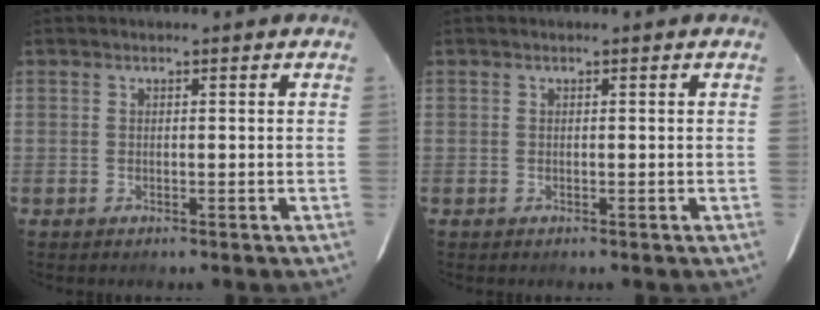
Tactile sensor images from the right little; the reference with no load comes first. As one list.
[{"total": 0.0}]